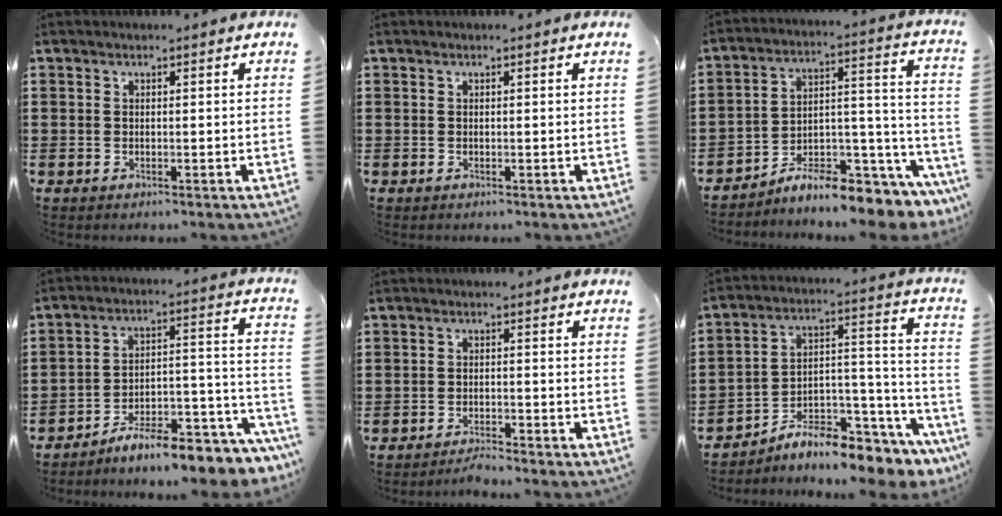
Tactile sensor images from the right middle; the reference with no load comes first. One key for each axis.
{"total": 0.0}
{"total": 7.2, "fx": -6.7, "fy": 1.2, "fz": 2.4, "tx": -0.031, "ty": 0.004, "tz": -0.126}
{"total": 8.3, "fx": -7.7, "fy": 0.6, "fz": 3.2, "tx": -0.036, "ty": 0.010, "tz": -0.146}
{"total": 2.0, "fx": -2.0, "fy": 0.0, "fz": 0.3, "tx": -0.010, "ty": 0.002, "tz": -0.040}
{"total": 7.1, "fx": -6.3, "fy": 1.8, "fz": 2.7, "tx": -0.048, "ty": -0.002, "tz": -0.120}